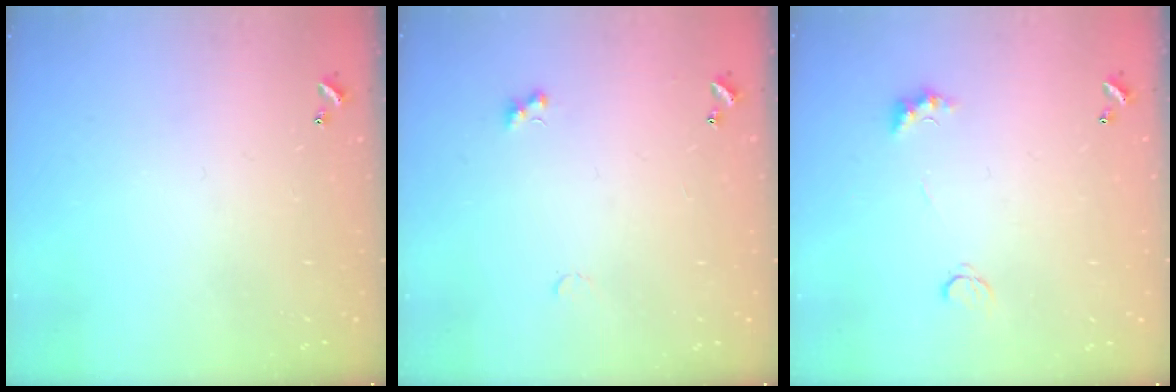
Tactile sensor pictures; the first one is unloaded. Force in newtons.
{"total": 1.7, "press": 1.6, "slide": 0.5}
{"total": 4.0, "press": 3.9, "slide": 0.8}